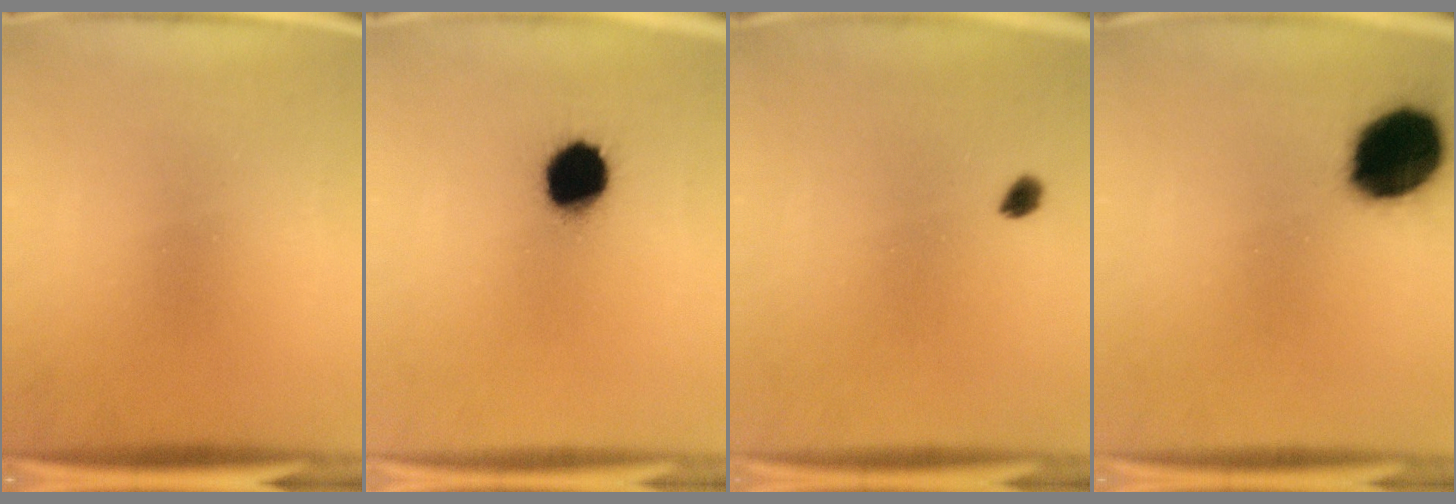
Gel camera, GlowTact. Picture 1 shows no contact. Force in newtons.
{"total": 11.1}
{"total": 1.7}
{"total": 18.2}